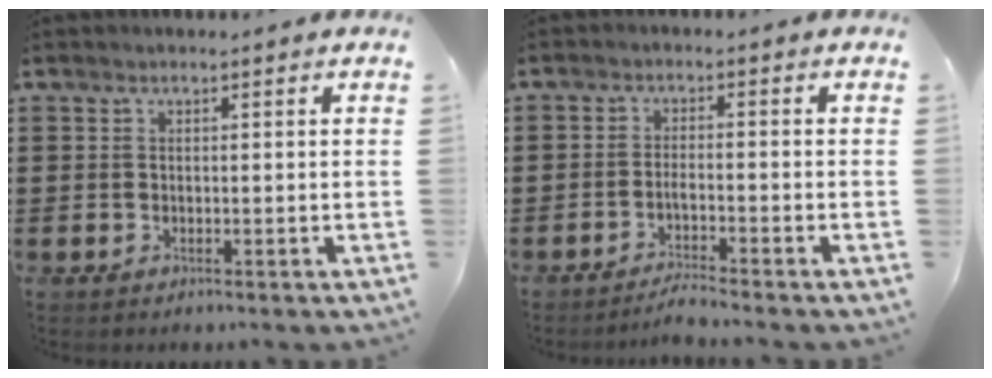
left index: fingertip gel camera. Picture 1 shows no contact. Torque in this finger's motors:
{"motor_torque": [0.31, 0.41, 0.04, 0.03]}